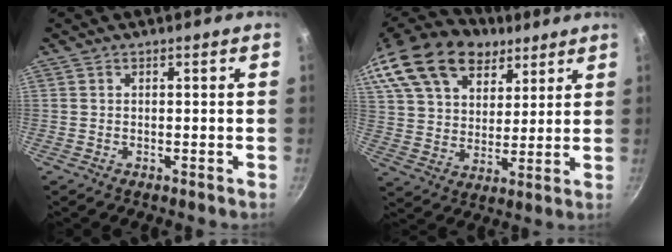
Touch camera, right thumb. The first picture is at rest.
{"total": 26.8, "force": [16.9, 16.3, 12.9], "torque": [-0.271, 0.005, 0.303]}